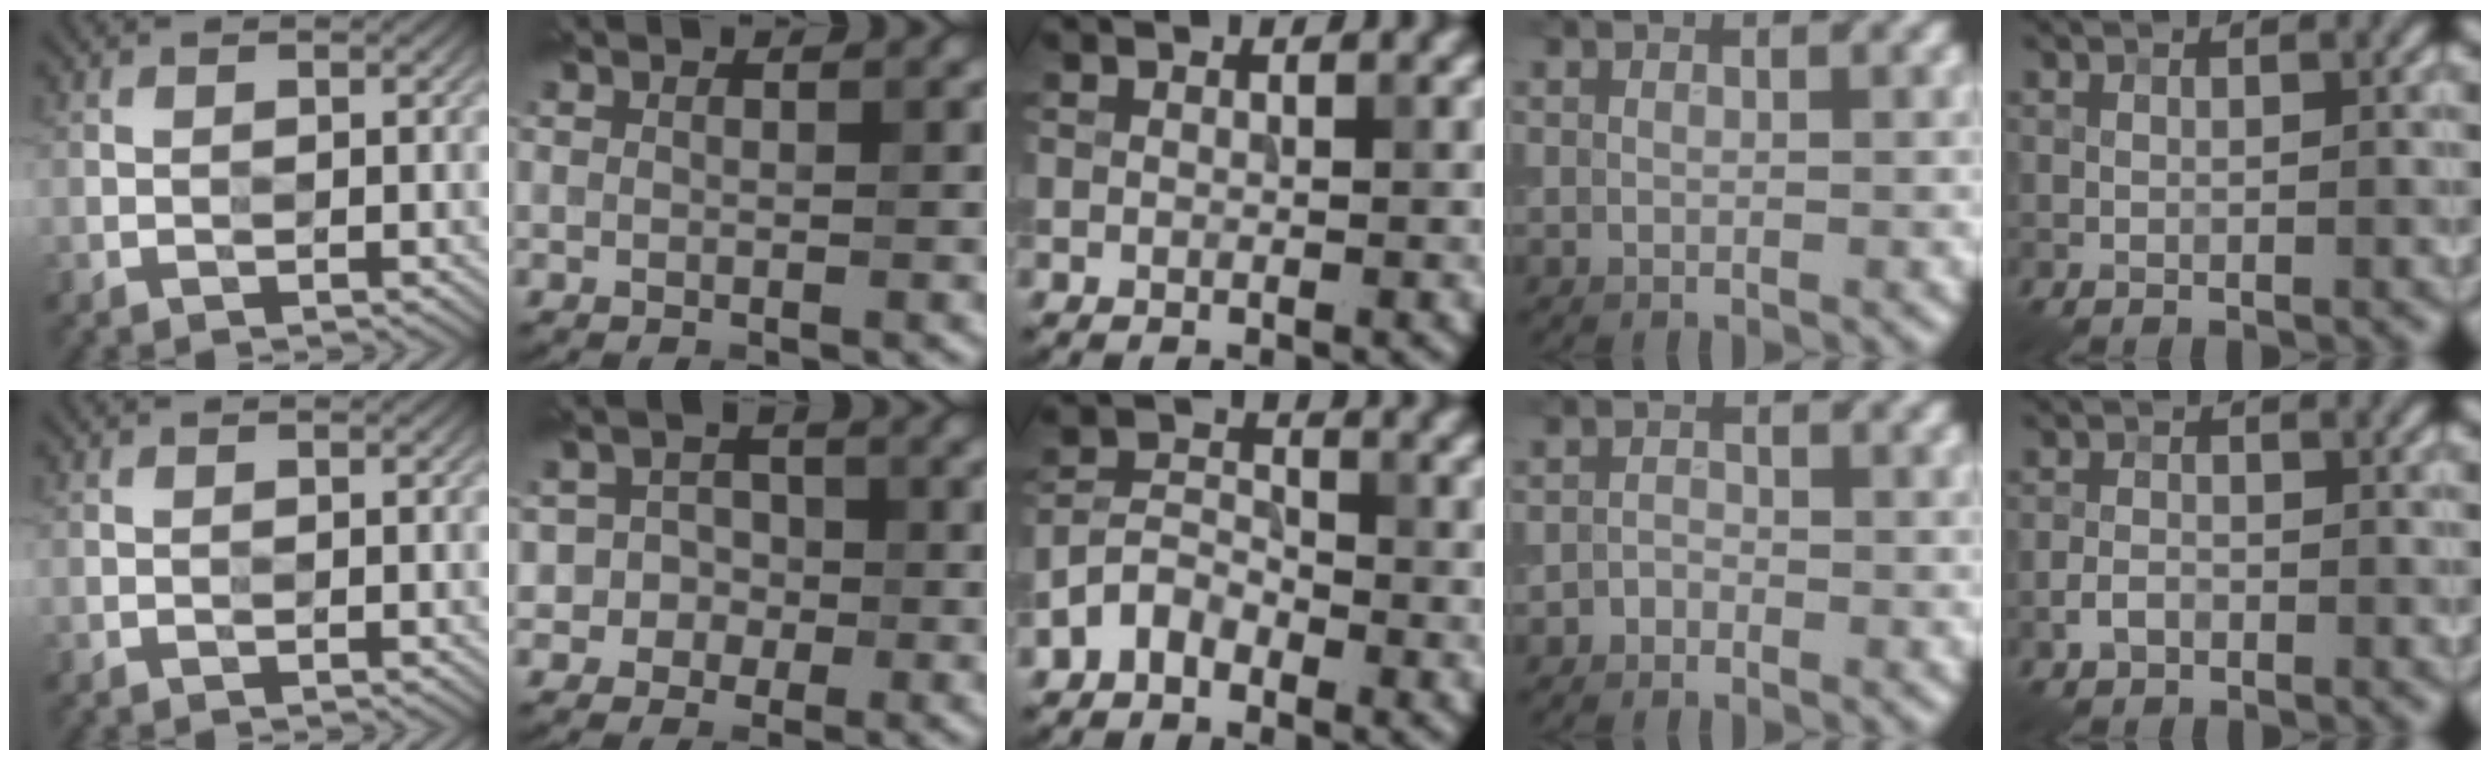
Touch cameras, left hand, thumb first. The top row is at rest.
{"index": {"total": 2.8, "force": [-0.8, 2.6, 0.3], "torque": [0.018, 0.009, -0.027]}, "middle": {"total": 2.8, "force": [-1.9, 1.7, 1.3], "torque": [-0.022, 0.012, -0.045]}, "ring": {"total": 0.9, "force": [-0.6, 0.6, 0.1], "torque": [0.002, 0.002, -0.013]}, "little": {"total": 1.6, "force": [-0.9, 1.1, 0.8], "torque": [-0.015, 0.003, -0.020]}}